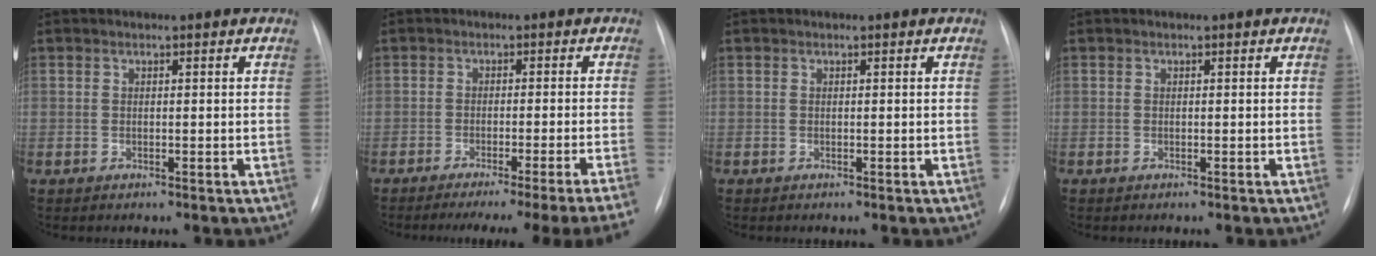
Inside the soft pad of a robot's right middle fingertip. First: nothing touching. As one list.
[{"total": 16.5, "force": [-14.3, -2.4, 7.8], "torque": [-0.055, -0.028, -0.182]}, {"total": 0.0}, {"total": 0.0}]